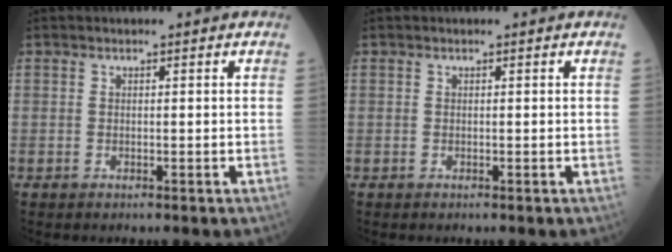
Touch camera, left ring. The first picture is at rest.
{"total": 0.0}